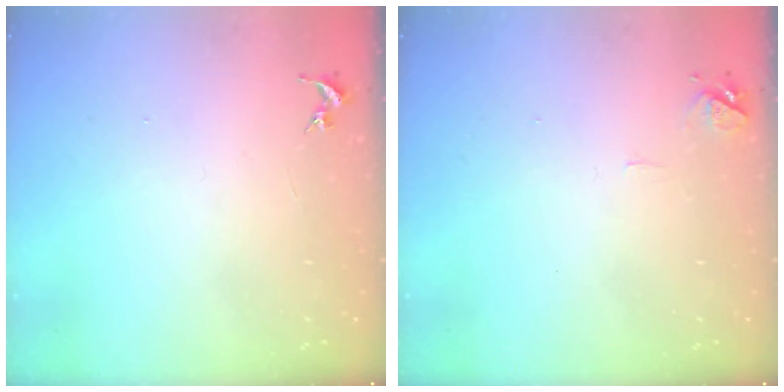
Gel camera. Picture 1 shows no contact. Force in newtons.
{"total": 6.3, "press": 6.3, "slide": 0.7}